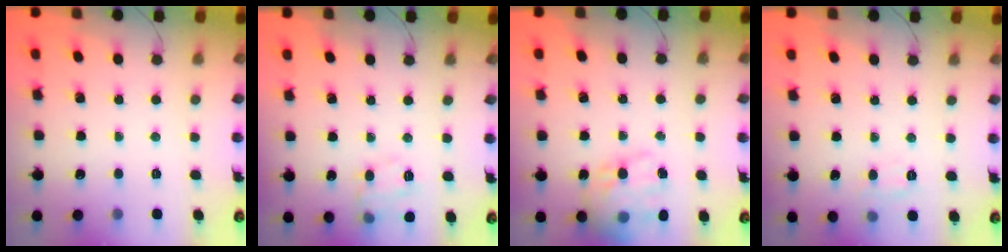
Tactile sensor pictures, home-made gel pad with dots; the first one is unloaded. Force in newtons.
{"total": 10.7, "press": 10.7, "slide": 0.5}
{"total": 17.8, "press": 17.3, "slide": 4.4}
{"total": 6.6, "press": 6.3, "slide": 1.6}